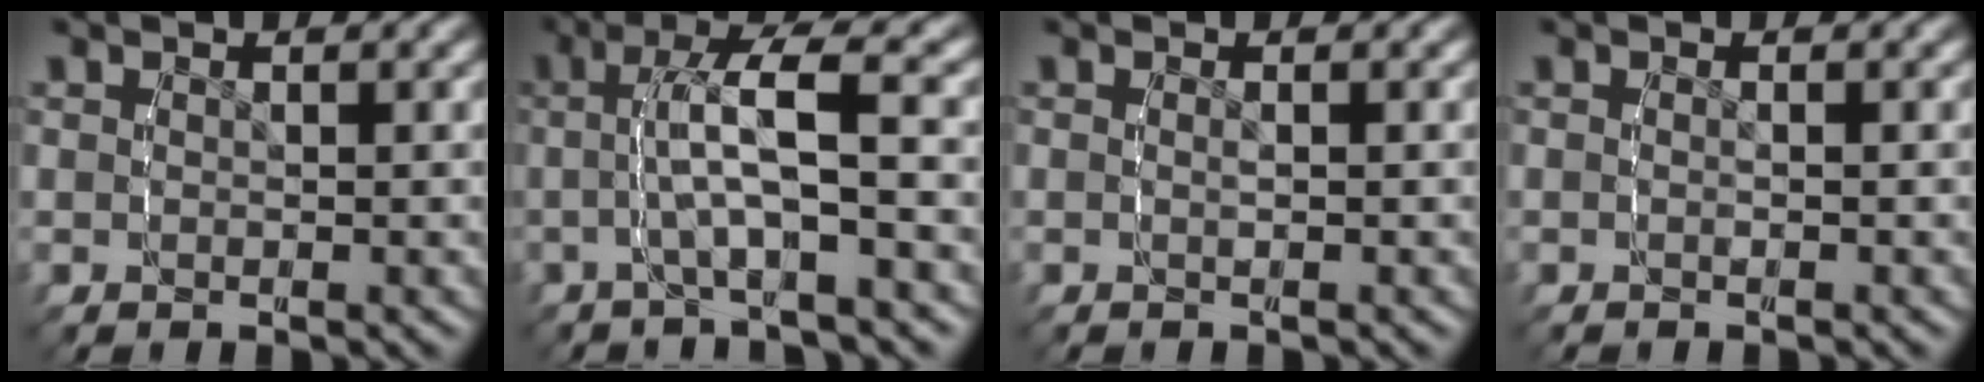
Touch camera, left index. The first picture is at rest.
{"total": 4.5, "force": [-0.6, 0.8, 4.4], "torque": [-0.086, 0.015, -0.019]}
{"total": 0.6, "force": [-0.4, 0.0, 0.4], "torque": [-0.010, -0.003, -0.010]}
{"total": 0.6, "force": [-0.6, 0.1, 0.2], "torque": [-0.007, -0.001, -0.013]}